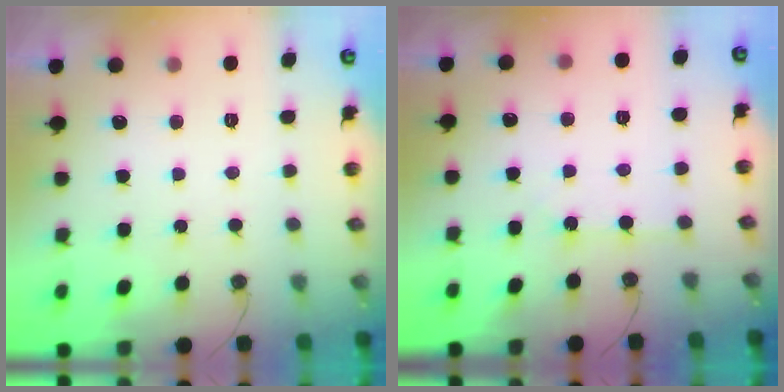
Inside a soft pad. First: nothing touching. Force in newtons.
{"total": 2.7, "press": 2.7, "slide": 0.4}